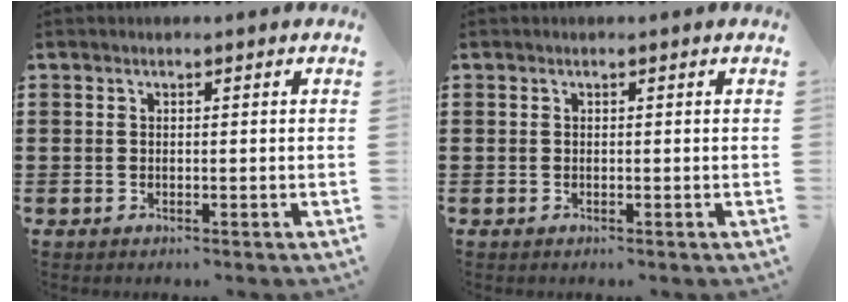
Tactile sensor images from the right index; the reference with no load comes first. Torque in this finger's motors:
{"motor_torque": [-0.07, 0.67, 0.00, 0.00]}